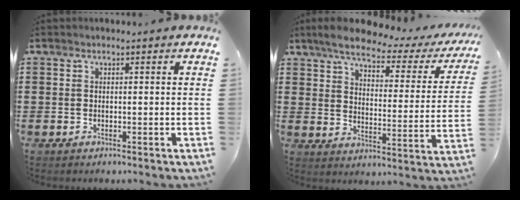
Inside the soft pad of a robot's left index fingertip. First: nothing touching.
{"total": 5.9, "force": [4.7, 1.2, 3.3], "torque": [-0.086, -0.022, 0.077]}